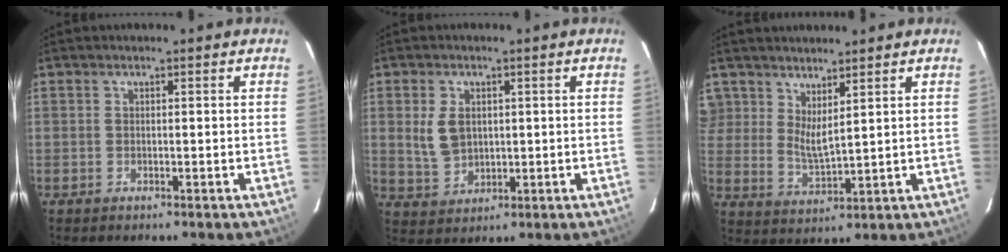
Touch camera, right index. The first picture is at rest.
{"total": 6.0, "force": [1.1, 4.4, 4.0], "torque": [-0.089, 0.004, 0.031]}
{"total": 5.9, "force": [4.3, 2.5, 3.1], "torque": [-0.057, -0.007, 0.084]}